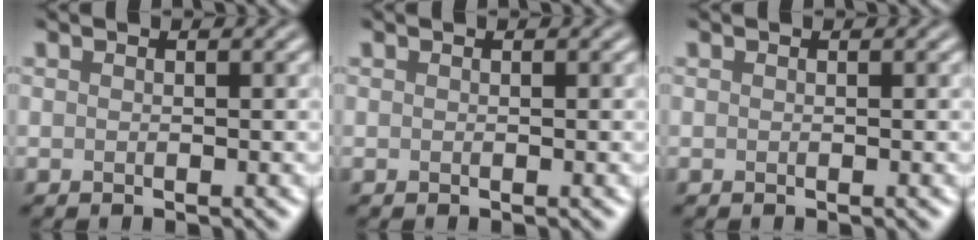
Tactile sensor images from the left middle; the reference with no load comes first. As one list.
[{"total": 0.0}, {"total": 0.0}]